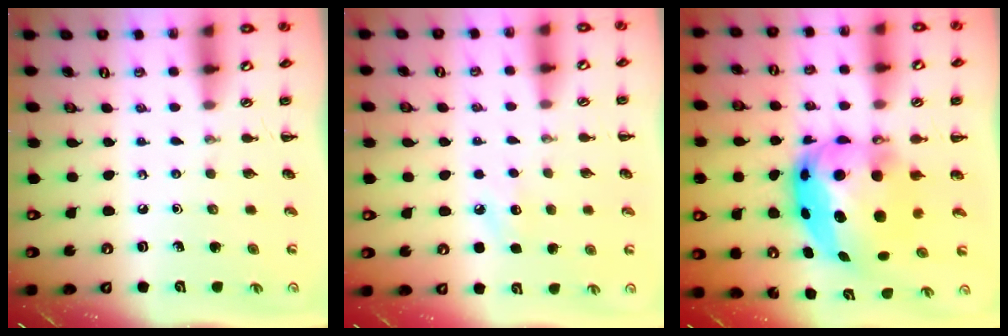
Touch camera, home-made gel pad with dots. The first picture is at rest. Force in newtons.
{"total": 6.4, "press": 6.2, "slide": 1.6}
{"total": 12.1, "press": 11.8, "slide": 3.0}